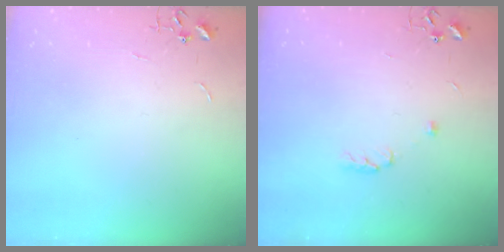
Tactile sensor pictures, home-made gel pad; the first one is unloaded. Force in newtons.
{"total": 5.3, "press": 5.2, "slide": 0.8}